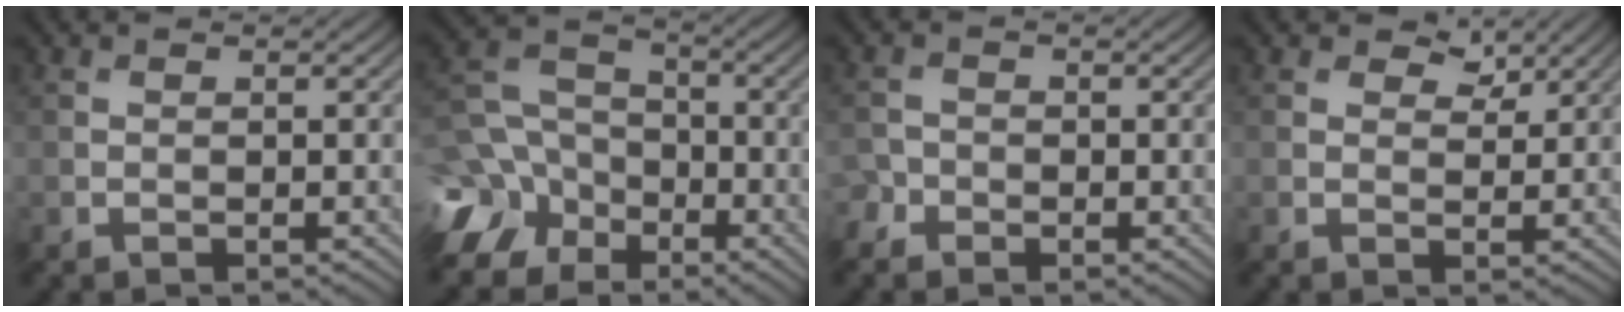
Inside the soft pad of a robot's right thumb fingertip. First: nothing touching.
{"total": 10.6, "force": [-5.0, 8.2, 4.4], "torque": [-0.119, -0.017, -0.122]}
{"total": 1.7, "force": [-1.2, 1.1, 0.1], "torque": [-0.002, 0.001, -0.033]}
{"total": 2.9, "force": [2.0, 1.5, 1.5], "torque": [-0.022, -0.004, 0.033]}